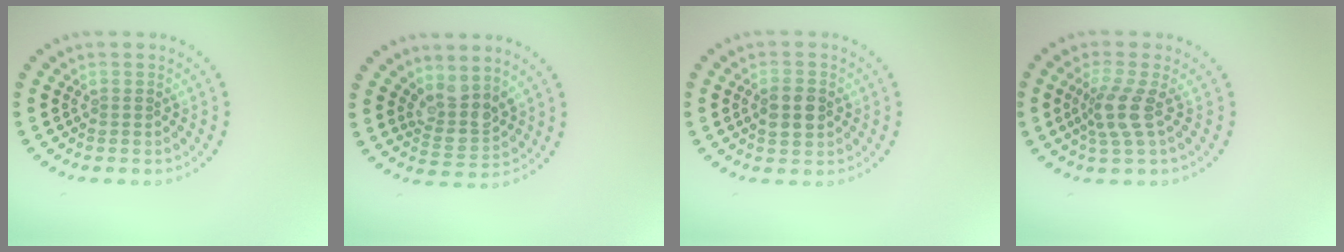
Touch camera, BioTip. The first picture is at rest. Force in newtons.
{"total": 2.9, "press": 2.2, "slide": 1.9}
{"total": 2.6, "press": 2.6, "slide": 0.1}
{"total": 2.8, "press": 2.1, "slide": 1.8}